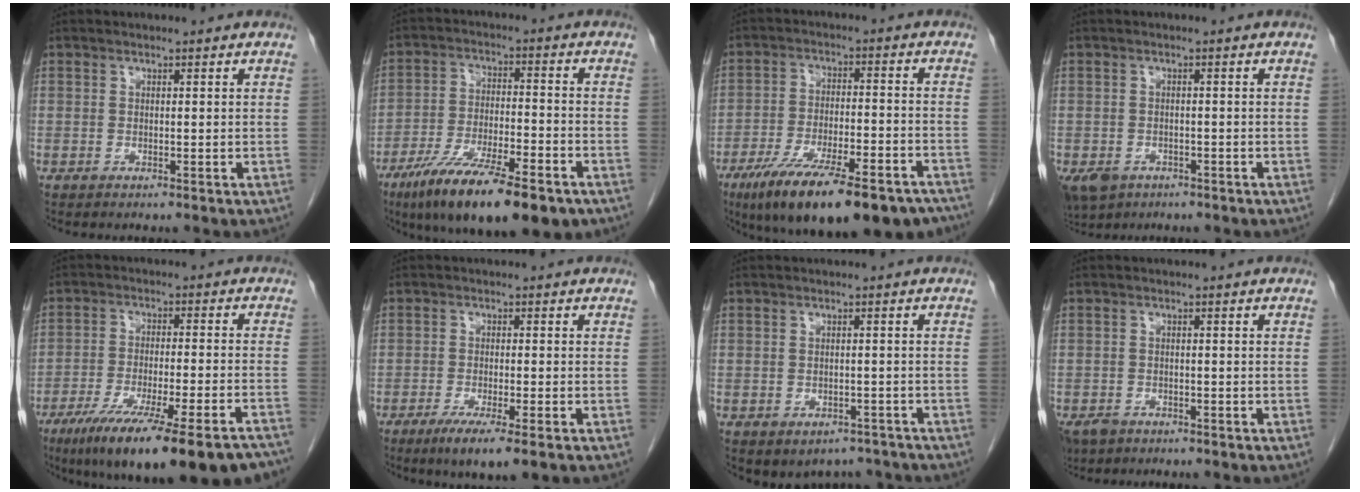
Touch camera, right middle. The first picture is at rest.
{"total": 17.2, "force": [-11.4, 3.3, 12.4], "torque": [-0.190, -0.030, -0.191]}
{"total": 21.6, "force": [-16.2, 4.6, 13.5], "torque": [-0.174, -0.011, -0.244]}
{"total": 6.1, "force": [-3.8, 4.2, 2.2], "torque": [-0.042, -0.003, -0.057]}
{"total": 22.8, "force": [-17.7, 1.8, 14.3], "torque": [-0.170, -0.036, -0.258]}
{"total": 5.9, "force": [-3.6, -0.2, 4.7], "torque": [-0.079, -0.018, -0.060]}
{"total": 4.8, "force": [-3.9, 2.8, 0.6], "torque": [0.007, 0.014, -0.046]}
{"total": 4.0, "force": [-2.8, 2.5, 1.4], "torque": [-0.028, -0.002, -0.044]}